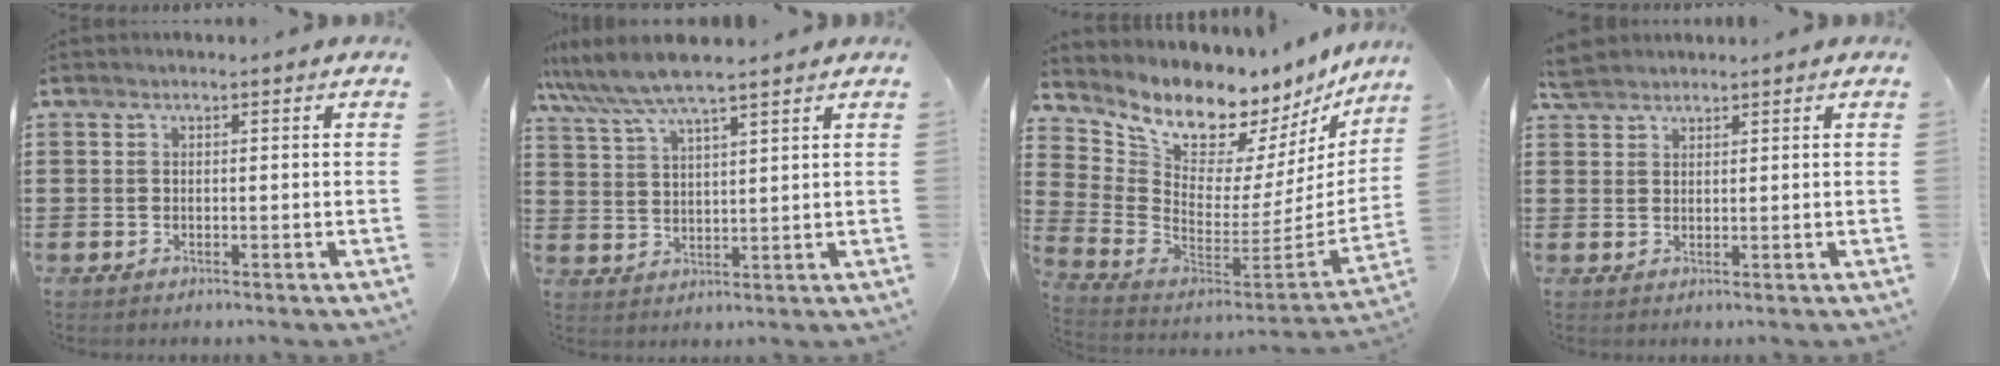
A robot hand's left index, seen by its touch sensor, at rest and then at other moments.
{"total": 6.9, "force": [5.9, 0.6, 3.5], "torque": [-0.086, -0.016, 0.106]}
{"total": 8.4, "force": [7.6, 2.8, 2.4], "torque": [-0.080, -0.082, 0.130]}
{"total": 2.6, "force": [2.4, 0.9, 0.5], "torque": [-0.016, 0.003, 0.049]}